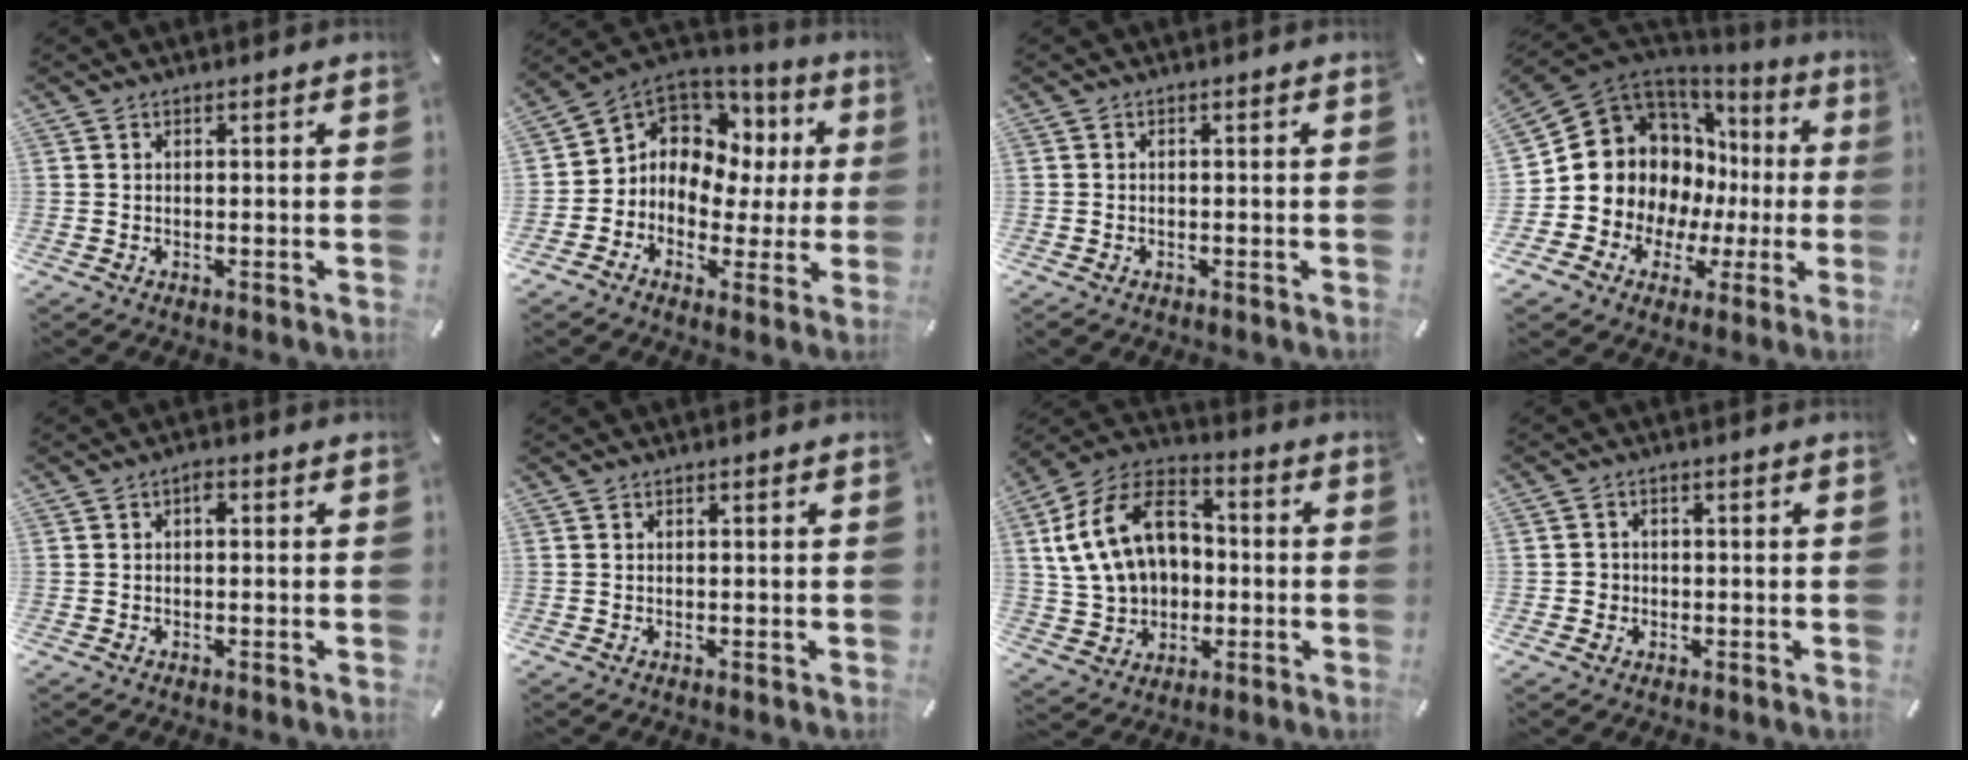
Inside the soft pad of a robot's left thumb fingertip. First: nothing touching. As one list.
[{"total": 10.0, "force": [0.3, 8.3, 5.6], "torque": [-0.091, 0.004, 0.004]}, {"total": 1.0, "force": [-0.6, 0.7, 0.4], "torque": [-0.015, 0.000, -0.015]}, {"total": 15.0, "force": [3.5, 13.1, 6.4], "torque": [-0.130, -0.044, 0.088]}, {"total": 1.5, "force": [0.0, 0.9, 1.2], "torque": [-0.026, 0.008, -0.003]}, {"total": 0.0}, {"total": 18.6, "force": [1.7, 14.7, 11.3], "torque": [-0.233, 0.010, 0.034]}, {"total": 2.5, "force": [-0.6, 2.4, 0.4], "torque": [-0.007, 0.007, -0.017]}]